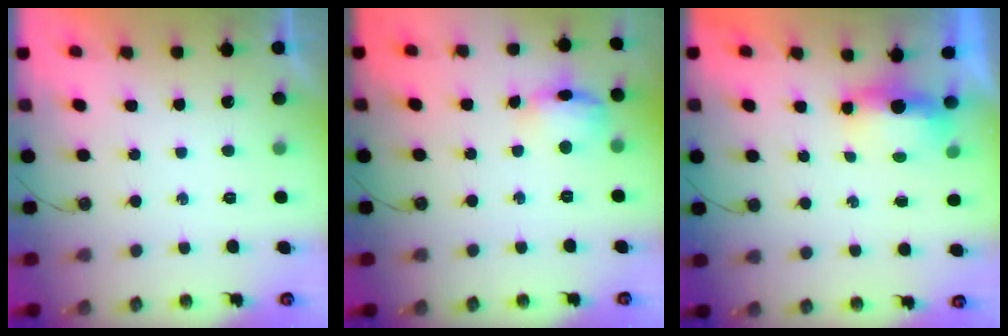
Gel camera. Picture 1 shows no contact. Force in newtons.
{"total": 11.1, "press": 11.0, "slide": 1.0}
{"total": 10.6, "press": 6.1, "slide": 8.7}